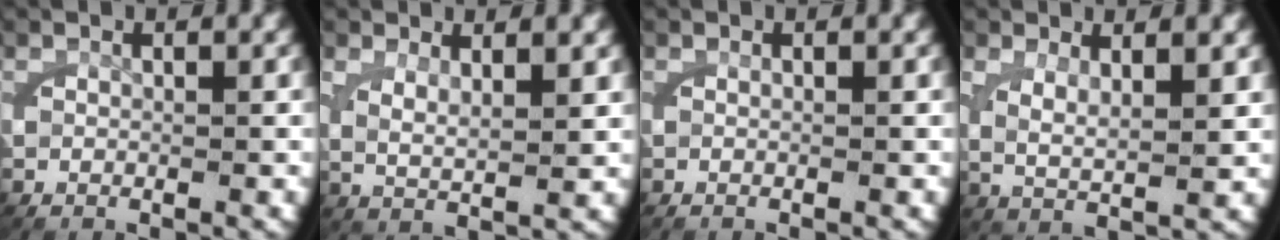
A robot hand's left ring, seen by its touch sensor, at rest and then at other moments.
{"total": 3.5, "force": [1.4, 1.7, 2.8], "torque": [-0.059, -0.007, 0.025]}
{"total": 0.0}
{"total": 4.0, "force": [1.3, 2.0, 3.2], "torque": [-0.066, -0.007, 0.023]}